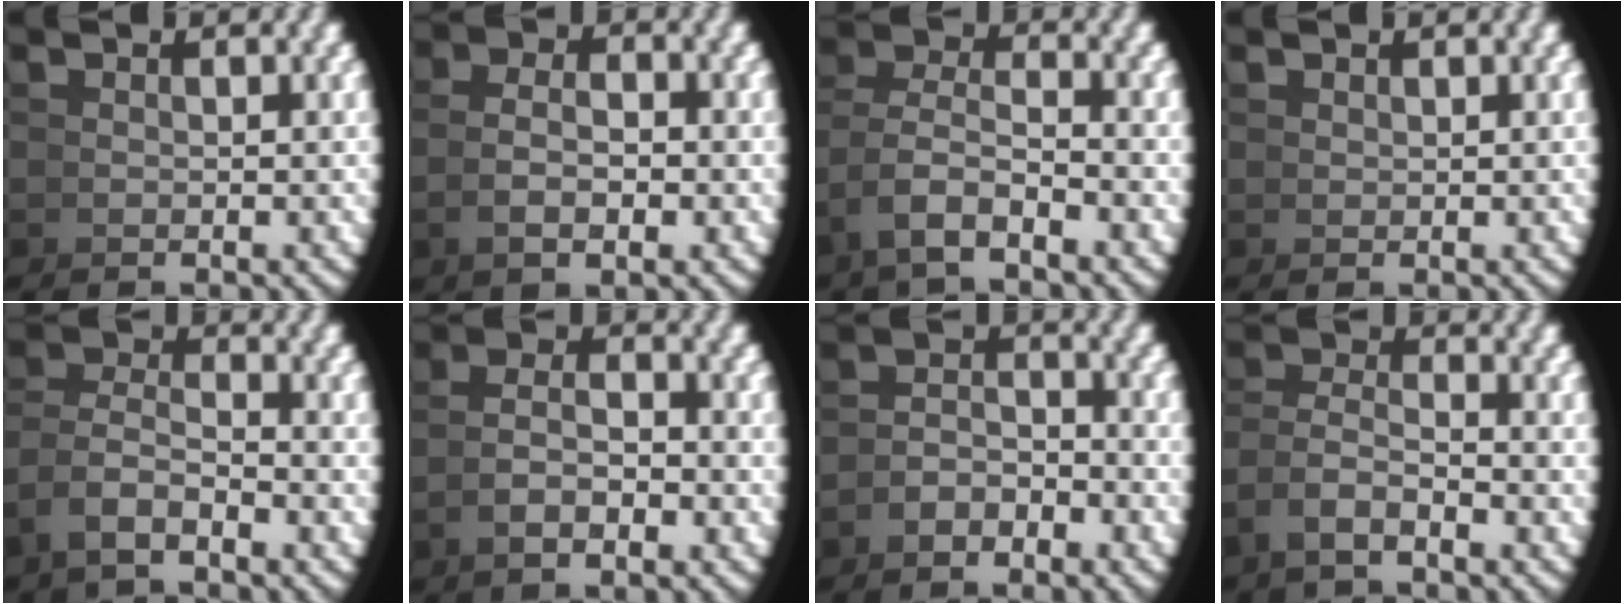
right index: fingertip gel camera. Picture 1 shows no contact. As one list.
[{"total": 2.2, "force": [-0.3, 0.5, 2.1], "torque": [-0.031, 0.001, -0.004]}, {"total": 3.9, "force": [-0.6, 2.5, 2.9], "torque": [-0.077, -0.014, -0.005]}, {"total": 1.3, "force": [1.3, 0.0, -0.1], "torque": [0.003, -0.002, 0.034]}, {"total": 3.7, "force": [-1.2, 2.5, 2.4], "torque": [-0.061, -0.013, -0.018]}, {"total": 2.8, "force": [-0.7, 1.0, 2.5], "torque": [-0.039, -0.002, -0.011]}, {"total": 2.1, "force": [-1.8, 0.6, 0.9], "torque": [0.004, 0.000, -0.034]}, {"total": 2.9, "force": [-1.3, 1.7, 2.0], "torque": [-0.050, -0.012, -0.019]}]